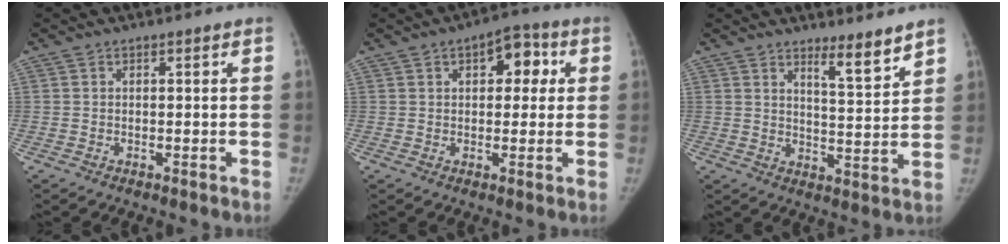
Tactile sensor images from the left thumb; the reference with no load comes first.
{"total": 7.8, "force": [2.5, 4.6, 5.8], "torque": [-0.037, 0.009, 0.025]}
{"total": 6.4, "force": [5.2, 0.9, 3.7], "torque": [-0.049, -0.051, 0.083]}